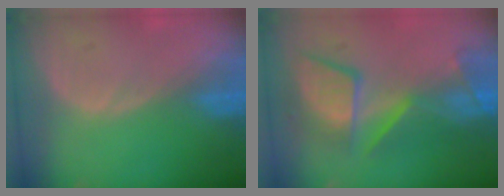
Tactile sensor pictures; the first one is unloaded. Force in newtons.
{"total": 10.0, "press": 9.6, "slide": 2.7}